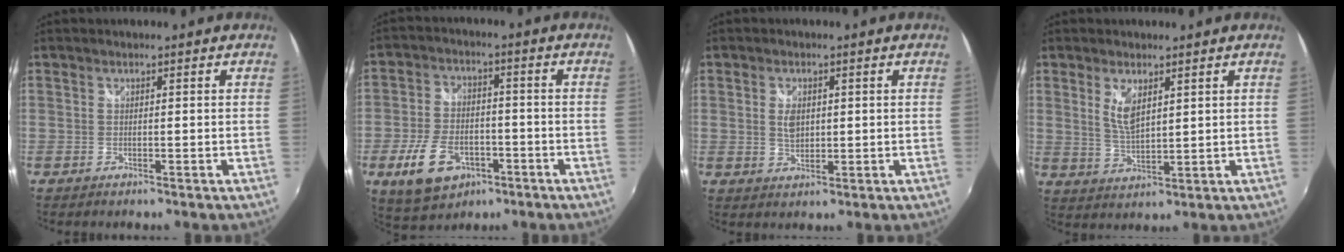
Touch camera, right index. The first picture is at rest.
{"total": 12.1, "force": [-5.5, 7.3, 7.8], "torque": [-0.177, -0.008, -0.087]}
{"total": 3.6, "force": [0.5, 2.4, 2.7], "torque": [-0.044, 0.000, 0.010]}
{"total": 5.2, "force": [2.2, 2.1, 4.2], "torque": [-0.076, -0.006, 0.046]}